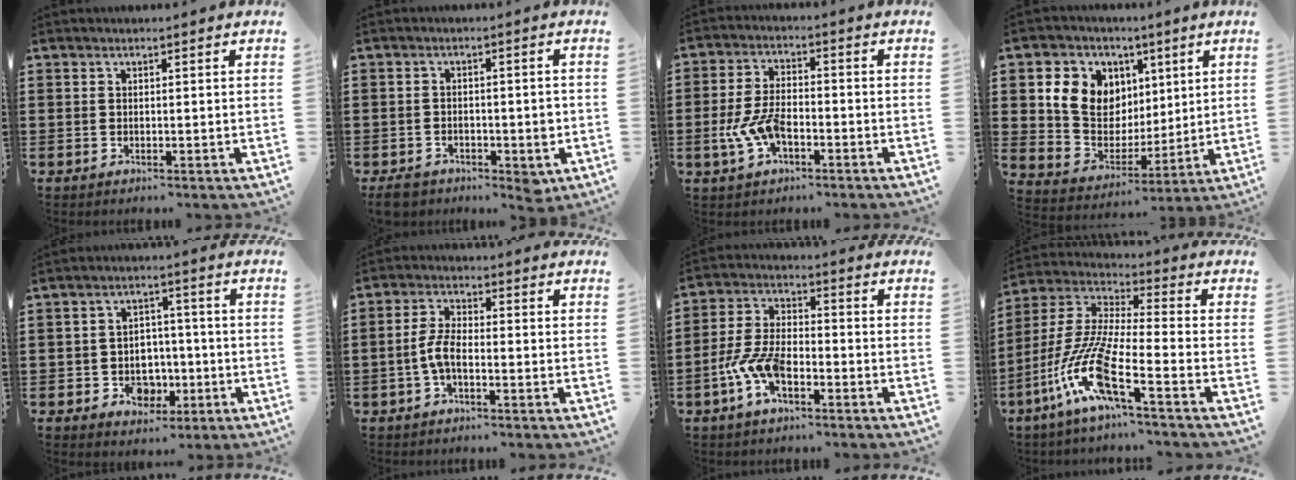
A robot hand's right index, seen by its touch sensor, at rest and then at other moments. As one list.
[{"total": 3.6, "force": [-1.8, 1.9, 2.5], "torque": [-0.045, 0.005, -0.033]}, {"total": 7.0, "force": [-2.5, 3.2, 5.7], "torque": [-0.145, -0.009, -0.053]}, {"total": 9.6, "force": [3.7, 8.3, 3.0], "torque": [-0.097, -0.002, 0.075]}, {"total": 5.0, "force": [-1.5, 4.4, 1.8], "torque": [-0.039, 0.007, -0.026]}, {"total": 4.5, "force": [-1.5, 1.7, 3.9], "torque": [-0.103, -0.005, -0.037]}, {"total": 7.9, "force": [-3.8, 3.4, 6.0], "torque": [-0.158, -0.010, -0.076]}, {"total": 12.0, "force": [-7.1, 1.0, 9.6], "torque": [-0.238, -0.029, -0.150]}]